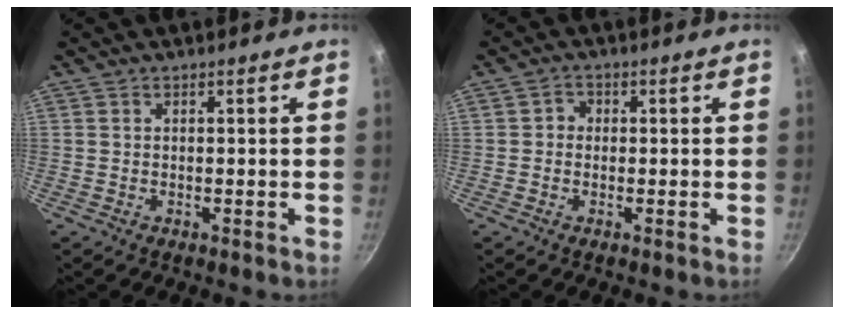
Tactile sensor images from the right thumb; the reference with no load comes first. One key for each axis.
{"total": 1.9, "fx": -0.1, "fy": 1.8, "fz": 0.7, "tx": -0.001, "ty": 0.005, "tz": -0.008}